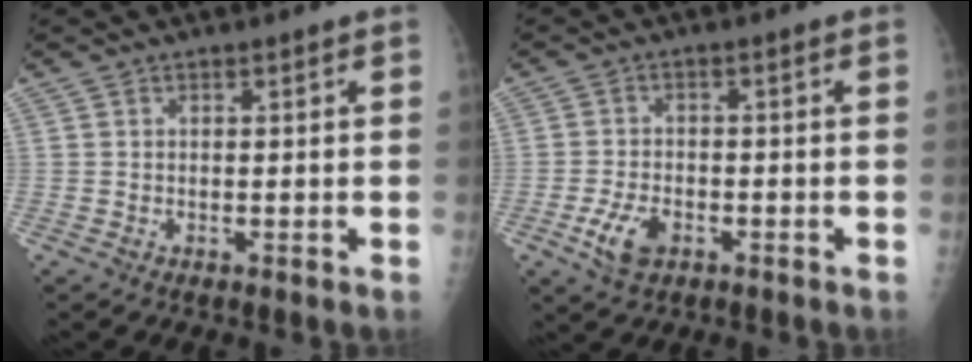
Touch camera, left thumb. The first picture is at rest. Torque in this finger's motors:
{"motor_torque": [-0.35, 0.46, 0.53, 0.34, 0.13]}